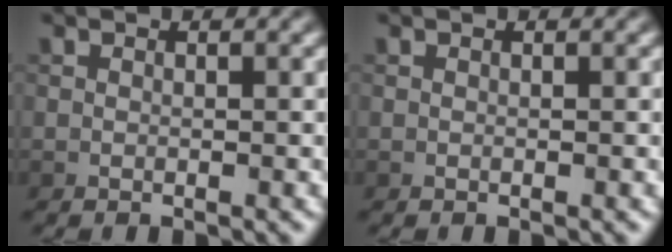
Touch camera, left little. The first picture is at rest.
{"total": 0.0}